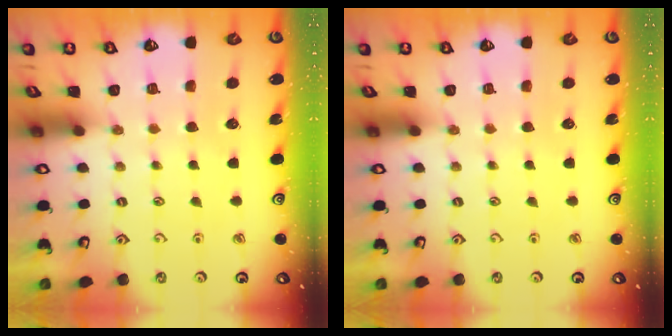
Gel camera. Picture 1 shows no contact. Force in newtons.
{"total": 0.0}